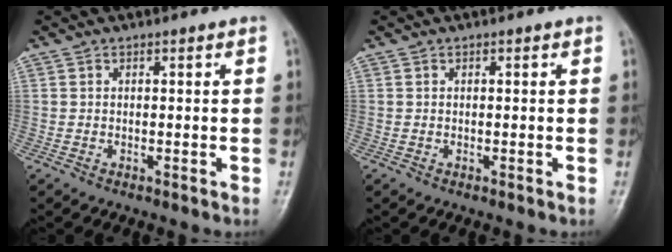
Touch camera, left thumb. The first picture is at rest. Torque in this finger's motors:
{"motor_torque": [-0.04, 0.05, -0.06, 0.06, 0.00]}